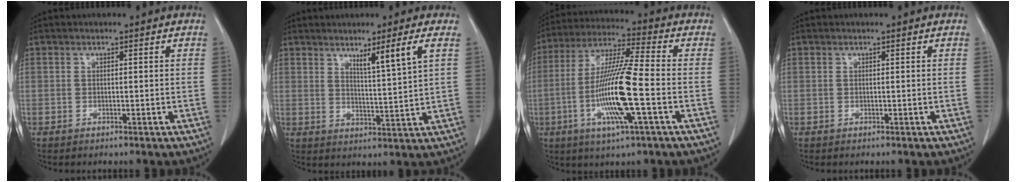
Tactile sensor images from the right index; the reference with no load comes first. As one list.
[{"total": 5.8, "force": [3.1, -1.2, 4.7], "torque": [-0.080, -0.015, 0.056]}, {"total": 14.5, "force": [-3.6, 0.4, 14.0], "torque": [-0.283, -0.009, -0.073]}, {"total": 0.0}]